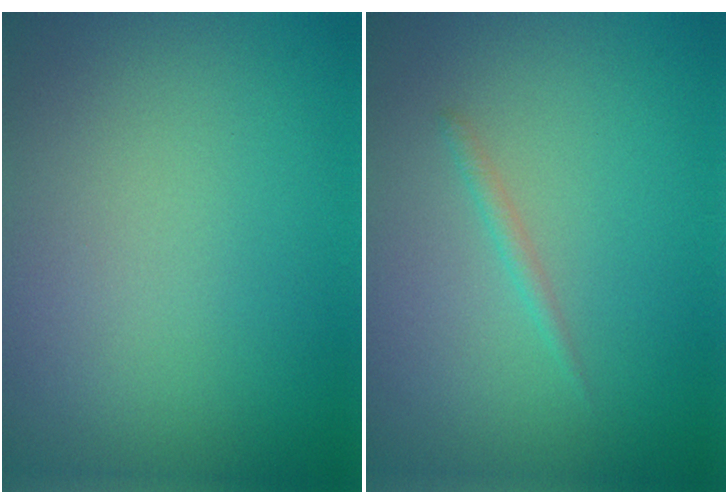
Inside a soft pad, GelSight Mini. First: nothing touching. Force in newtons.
{"total": 0.8, "press": 0.8, "slide": 0.0}